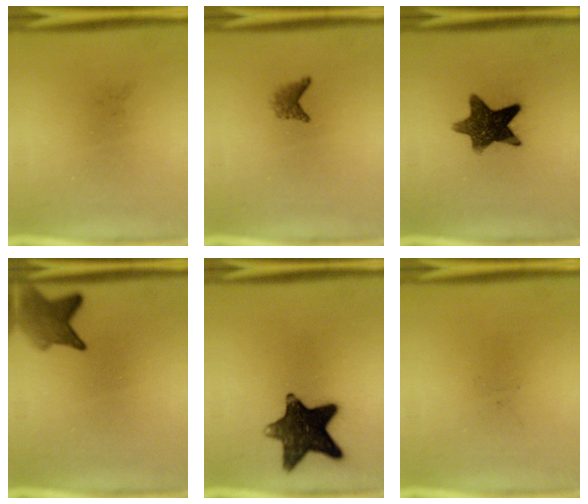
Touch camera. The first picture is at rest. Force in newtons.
{"total": 1.7}
{"total": 11.3}
{"total": 4.7}
{"total": 13.4}
{"total": 0.0}